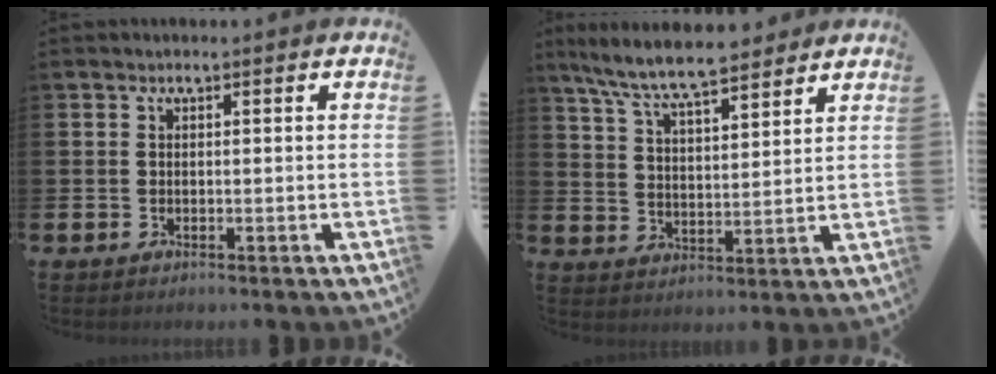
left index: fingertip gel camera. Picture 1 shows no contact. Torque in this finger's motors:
{"motor_torque": [0.62, -0.72, 0.73, 0.21]}